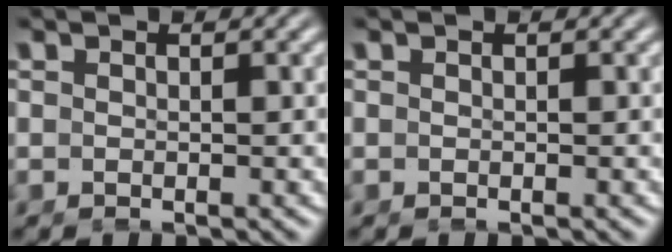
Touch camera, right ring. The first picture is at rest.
{"total": 0.0}